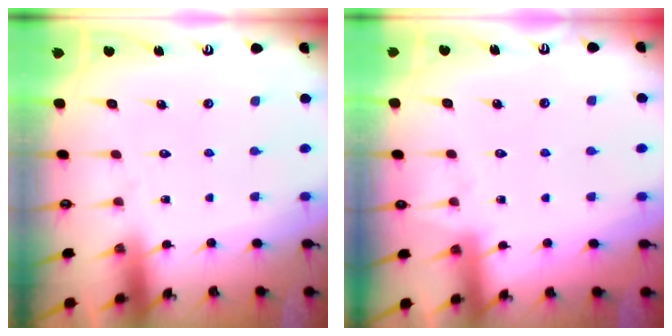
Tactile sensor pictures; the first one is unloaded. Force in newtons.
{"total": 2.5, "press": 2.5, "slide": 0.4}